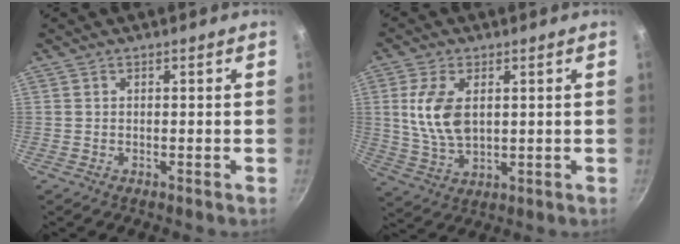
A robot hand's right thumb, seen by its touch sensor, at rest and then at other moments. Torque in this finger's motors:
{"motor_torque": [-0.97, 1.10, 0.52, 1.12, 0.11]}